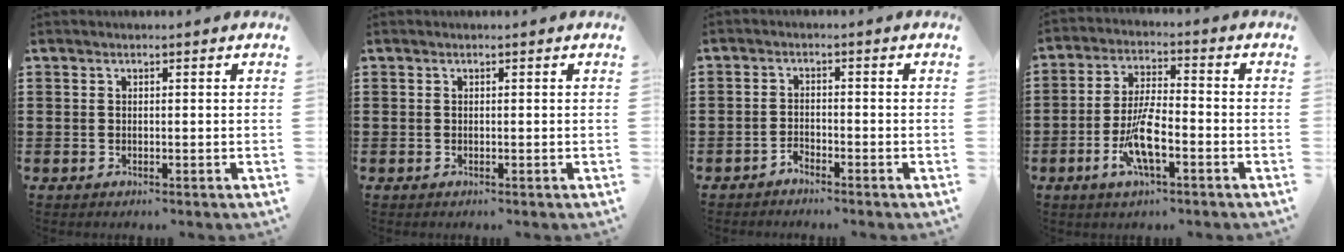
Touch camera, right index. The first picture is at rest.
{"total": 0.0}
{"total": 1.8, "force": [-1.7, 0.3, 0.2], "torque": [-0.010, 0.004, -0.036]}
{"total": 8.3, "force": [-3.4, 2.2, 7.2], "torque": [-0.155, -0.010, -0.066]}